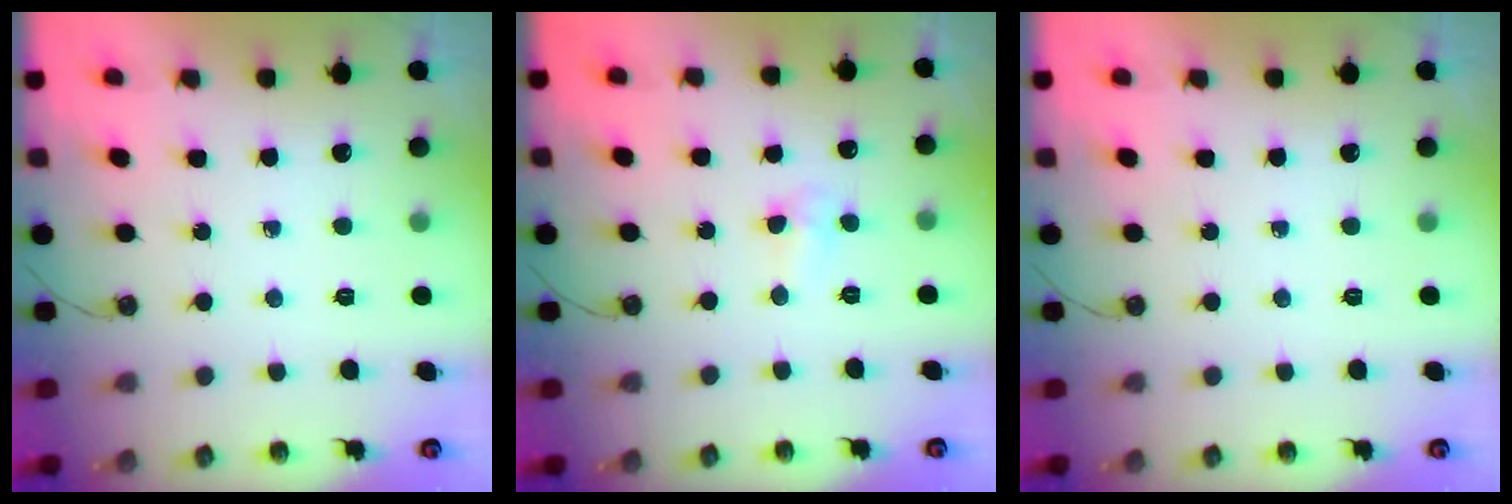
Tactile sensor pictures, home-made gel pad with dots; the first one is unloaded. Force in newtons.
{"total": 3.3, "press": 3.2, "slide": 0.7}
{"total": 0.0}